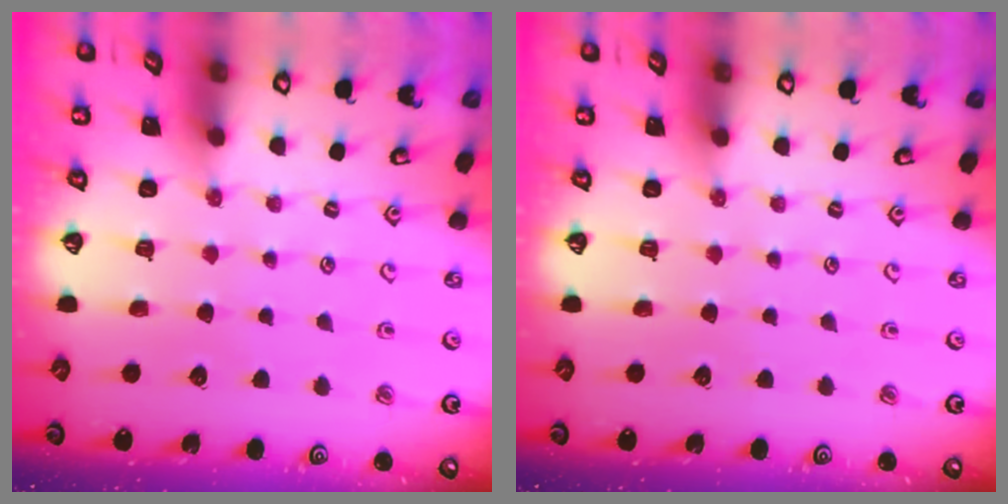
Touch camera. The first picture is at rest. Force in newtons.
{"total": 0.0}